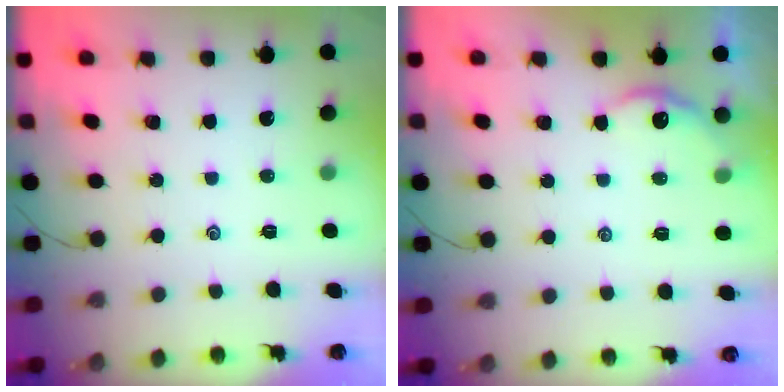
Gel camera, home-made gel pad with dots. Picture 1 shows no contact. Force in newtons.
{"total": 3.3, "press": 3.3, "slide": 0.5}